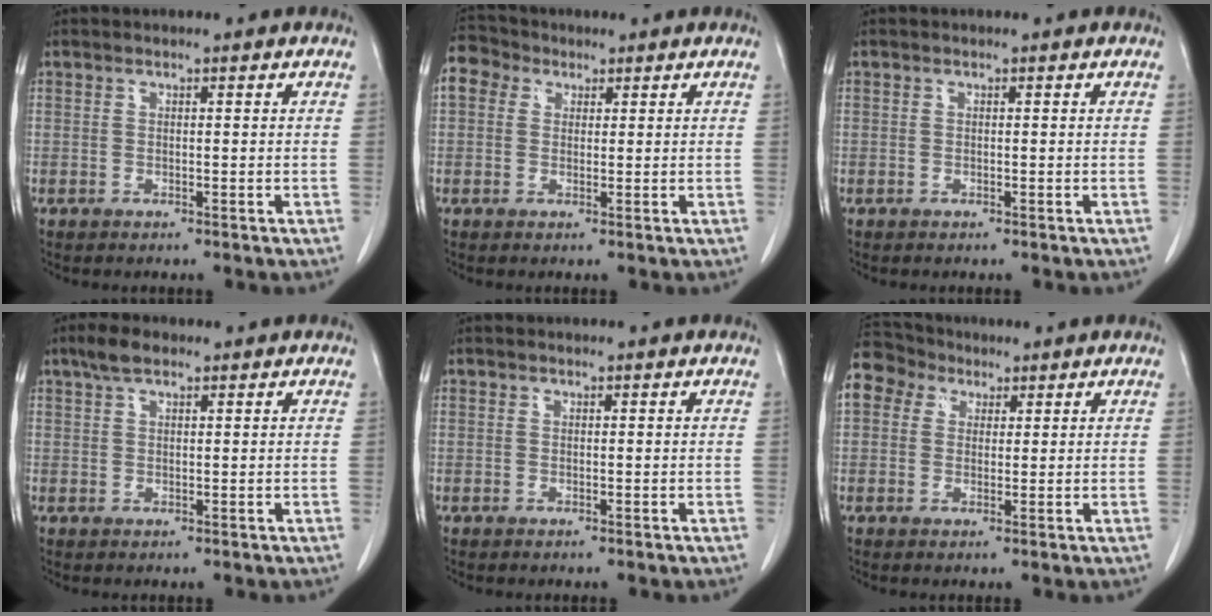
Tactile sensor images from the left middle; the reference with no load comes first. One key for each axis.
{"total": 5.3, "fx": 2.4, "fy": 4.4, "fz": 1.8, "tx": -0.041, "ty": 0.029, "tz": 0.046}
{"total": 0.0}
{"total": 3.1, "fx": 2.1, "fy": 1.3, "fz": 1.9, "tx": -0.040, "ty": 0.013, "tz": 0.039}
{"total": 0.0}
{"total": 11.6, "fx": 5.9, "fy": 9.2, "fz": 4.1, "tx": -0.118, "ty": 0.060, "tz": 0.112}